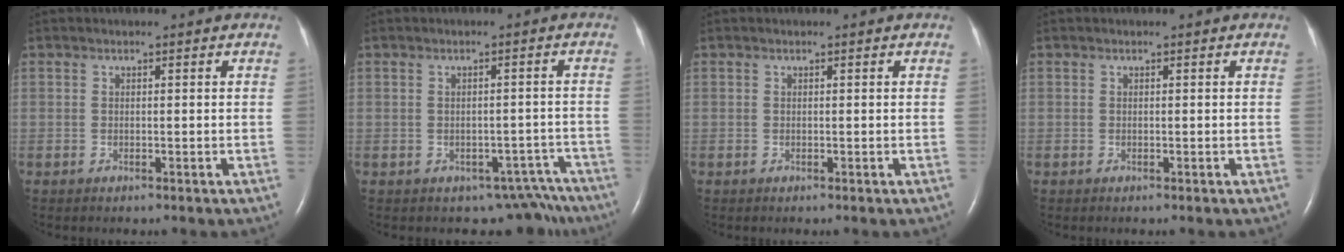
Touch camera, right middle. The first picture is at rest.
{"total": 7.2, "force": [-5.9, 4.1, 0.5], "torque": [0.022, 0.028, -0.063]}
{"total": 0.0}
{"total": 0.0}